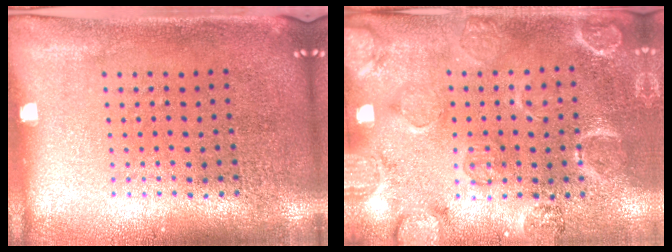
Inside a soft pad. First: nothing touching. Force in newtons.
{"total": 2.5, "press": 2.2, "slide": 1.2}